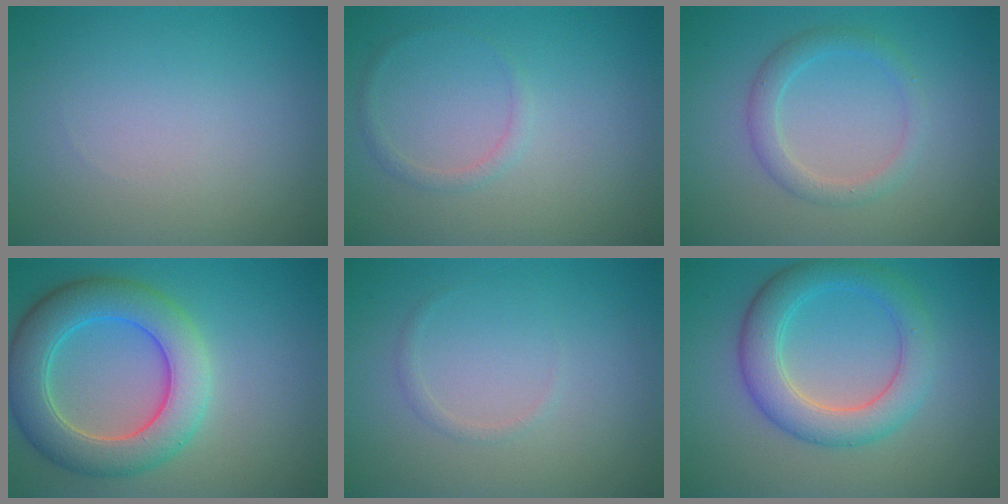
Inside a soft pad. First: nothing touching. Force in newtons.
{"total": 0.9, "press": 0.9, "slide": 0.1}
{"total": 2.2, "press": 2.2, "slide": 0.1}
{"total": 7.5, "press": 7.4, "slide": 0.6}
{"total": 0.7, "press": 0.7, "slide": 0.1}
{"total": 5.2, "press": 5.2, "slide": 0.1}